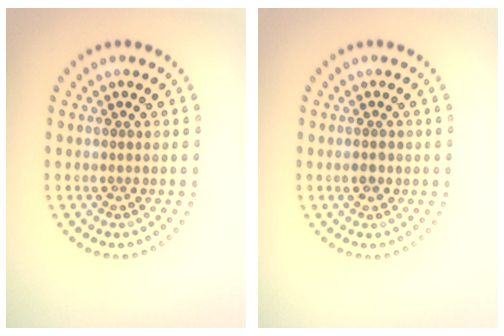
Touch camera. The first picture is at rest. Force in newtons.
{"total": 1.1, "press": 1.1, "slide": 0.2}